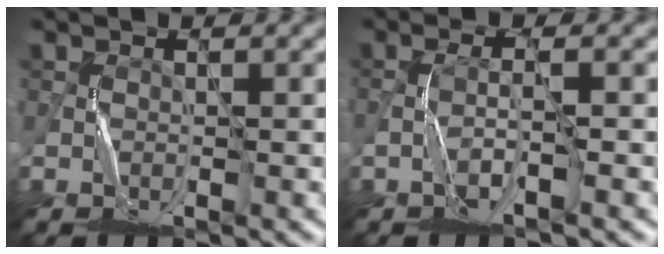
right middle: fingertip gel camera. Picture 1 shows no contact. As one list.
[{"total": 1.6, "force": [-0.7, -0.6, 1.3], "torque": [-0.026, 0.006, -0.019]}]